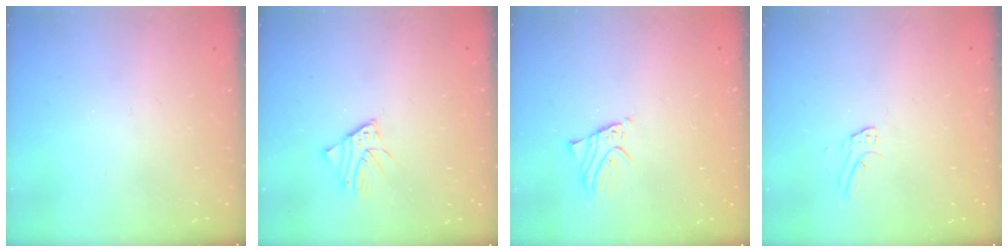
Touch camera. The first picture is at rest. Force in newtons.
{"total": 2.2, "press": 2.2, "slide": 0.1}
{"total": 1.9, "press": 1.9, "slide": 0.3}
{"total": 6.1, "press": 6.1, "slide": 0.6}